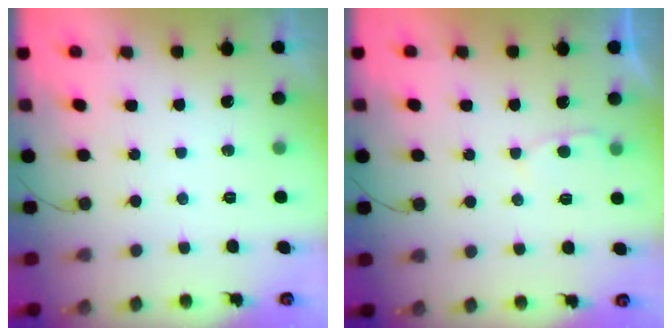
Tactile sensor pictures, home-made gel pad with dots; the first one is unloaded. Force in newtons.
{"total": 2.7, "press": 2.7, "slide": 0.4}